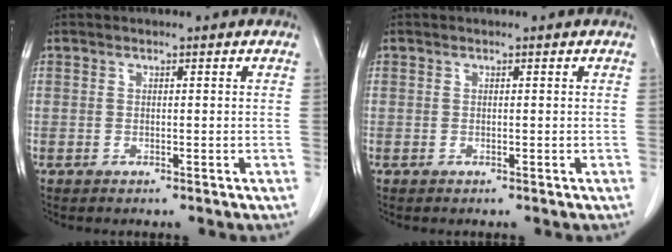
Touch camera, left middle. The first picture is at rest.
{"total": 0.0}